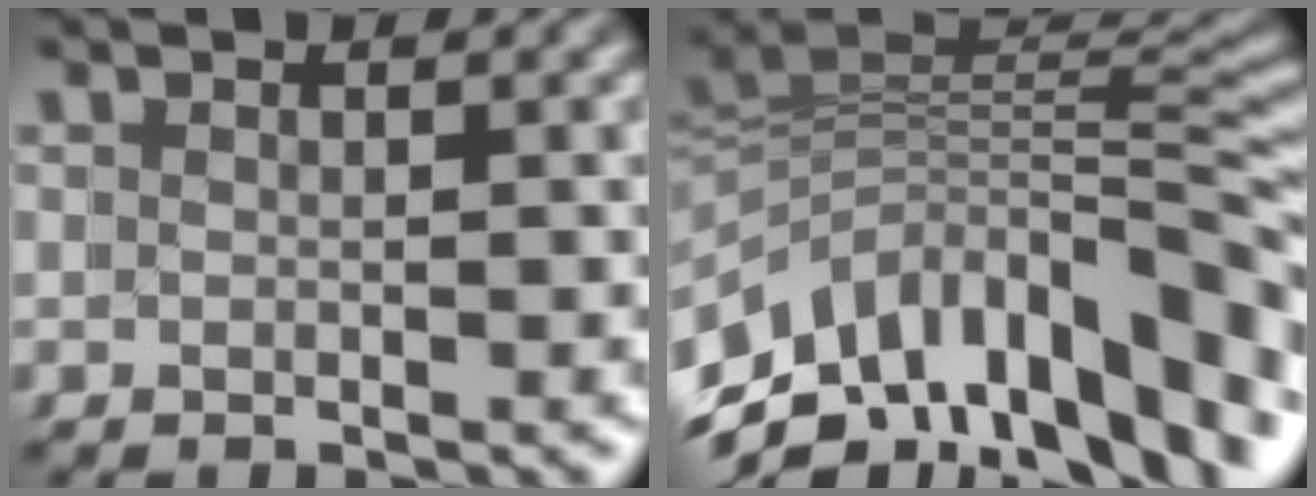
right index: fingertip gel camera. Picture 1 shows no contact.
{"total": 14.0, "force": [-4.1, 9.8, 9.0], "torque": [-0.187, -0.033, -0.061]}